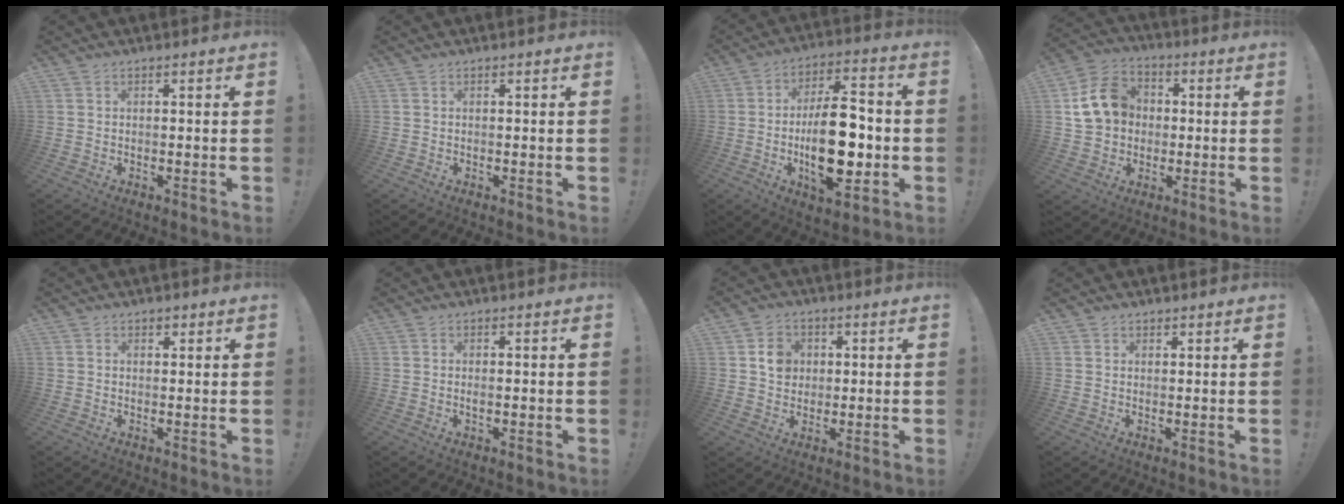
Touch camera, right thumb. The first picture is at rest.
{"total": 0.0}
{"total": 21.4, "force": [-3.2, 10.2, 18.6], "torque": [-0.310, 0.002, -0.049]}
{"total": 14.3, "force": [2.0, 12.1, 7.5], "torque": [-0.120, 0.011, 0.048]}
{"total": 1.2, "force": [0.9, 0.7, 0.2], "torque": [0.010, -0.007, 0.014]}
{"total": 0.8, "force": [0.0, 0.3, 0.7], "torque": [-0.010, -0.001, -0.001]}
{"total": 6.4, "force": [1.3, 5.8, 2.5], "torque": [-0.023, 0.002, 0.023]}
{"total": 1.3, "force": [1.1, 0.6, 0.1], "torque": [0.007, -0.005, 0.021]}